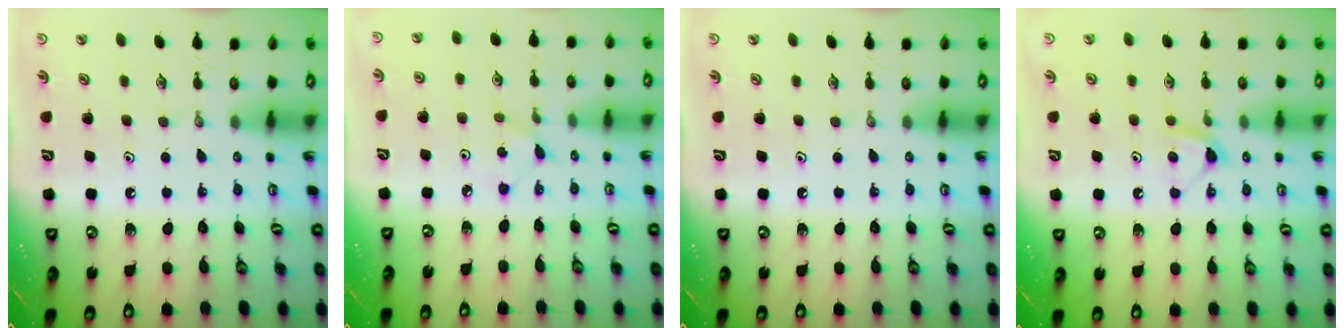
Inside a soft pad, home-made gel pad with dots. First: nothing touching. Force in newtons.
{"total": 2.8, "press": 2.8, "slide": 0.4}
{"total": 0.0}
{"total": 5.7, "press": 5.6, "slide": 0.8}